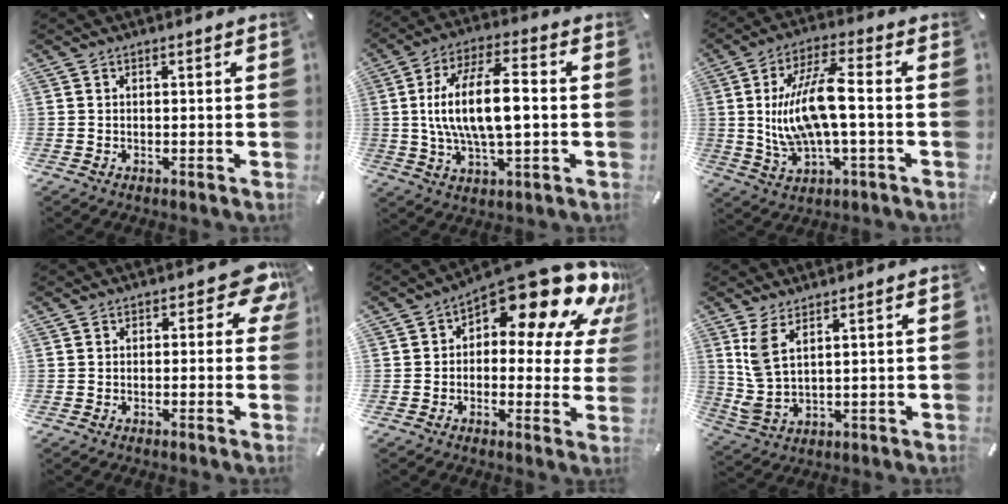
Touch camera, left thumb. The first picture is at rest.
{"total": 15.5, "force": [0.4, 6.4, 14.1], "torque": [-0.274, 0.003, 0.002]}
{"total": 15.4, "force": [0.1, 5.3, 14.5], "torque": [-0.304, -0.006, -0.004]}
{"total": 6.3, "force": [1.9, 3.6, 4.8], "torque": [-0.052, -0.006, 0.030]}
{"total": 19.1, "force": [11.7, 8.6, 12.4], "torque": [-0.173, -0.089, 0.197]}
{"total": 6.3, "force": [3.6, 2.0, 4.8], "torque": [-0.115, -0.017, 0.065]}